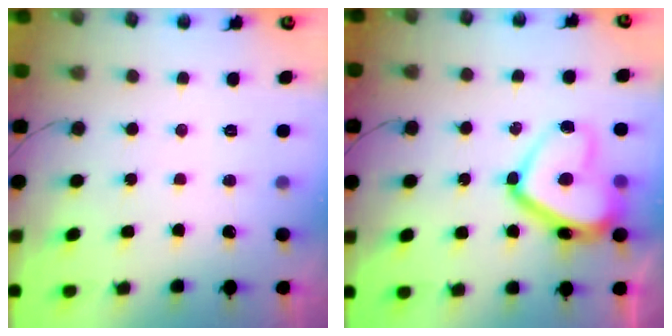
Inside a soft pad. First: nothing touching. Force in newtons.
{"total": 16.7, "press": 16.7, "slide": 1.5}